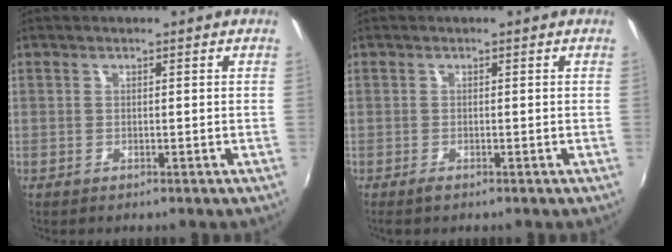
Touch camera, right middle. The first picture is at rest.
{"total": 1.0, "force": [-0.7, 0.2, 0.6], "torque": [-0.012, -0.004, -0.015]}